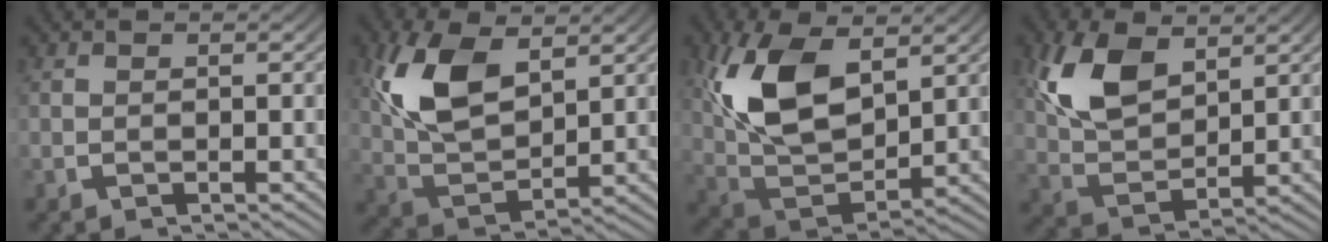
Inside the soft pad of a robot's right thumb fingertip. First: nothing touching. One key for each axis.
{"total": 9.0, "fx": 2.2, "fy": 5.4, "fz": 6.9, "tx": -0.162, "ty": -0.020, "tz": 0.053}
{"total": 11.0, "fx": 1.8, "fy": 6.7, "fz": 8.5, "tx": -0.199, "ty": -0.026, "tz": 0.047}
{"total": 8.2, "fx": 2.5, "fy": 5.1, "fz": 5.8, "tx": -0.136, "ty": -0.019, "tz": 0.058}